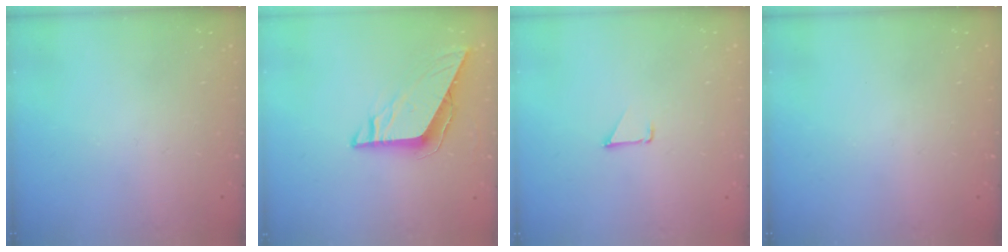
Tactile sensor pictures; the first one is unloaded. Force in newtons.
{"total": 8.1, "press": 8.1, "slide": 0.3}
{"total": 0.9, "press": 0.9, "slide": 0.1}
{"total": 0.0}